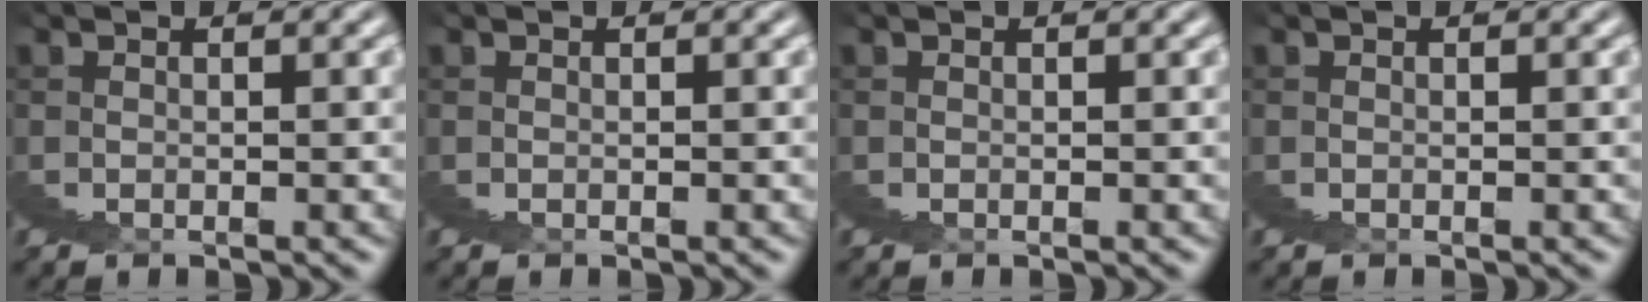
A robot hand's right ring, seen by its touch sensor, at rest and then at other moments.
{"total": 0.0}
{"total": 0.0}
{"total": 0.0}